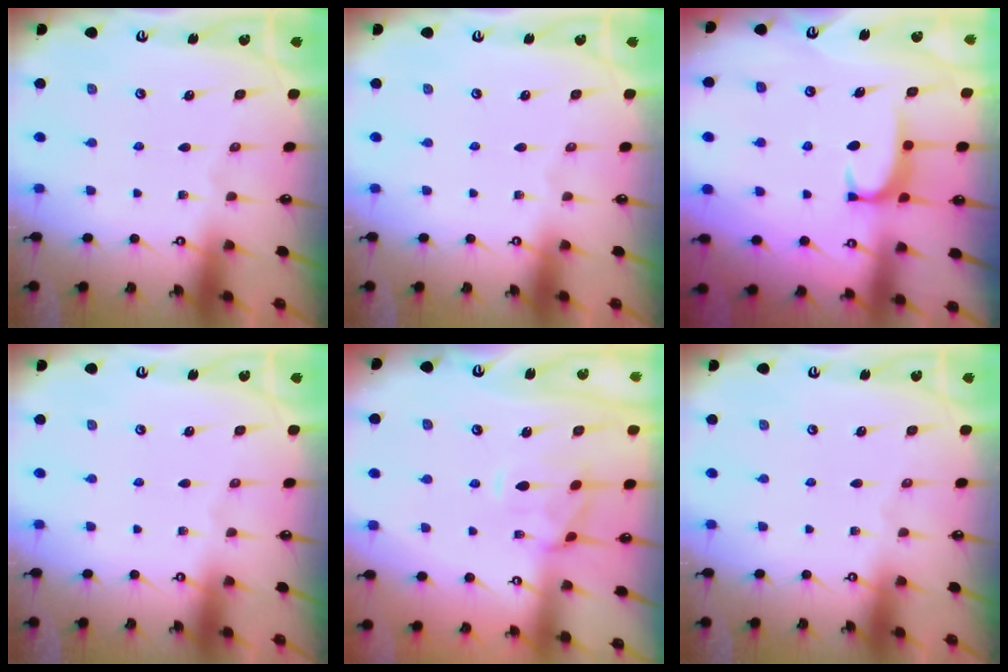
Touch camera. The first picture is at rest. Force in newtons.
{"total": 0.0}
{"total": 1.6, "press": 1.6, "slide": 0.5}
{"total": 0.0}
{"total": 2.2, "press": 1.9, "slide": 1.1}
{"total": 0.0}